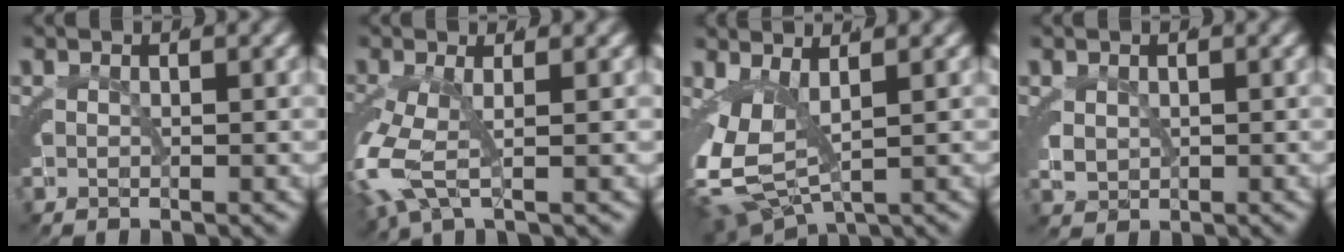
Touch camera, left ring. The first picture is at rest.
{"total": 4.5, "force": [-0.5, 1.9, 4.0], "torque": [-0.123, -0.030, 0.011]}
{"total": 7.6, "force": [-0.7, 5.4, 5.4], "torque": [-0.146, -0.048, 0.013]}
{"total": 1.5, "force": [0.5, 1.1, 0.9], "torque": [-0.029, -0.012, 0.022]}